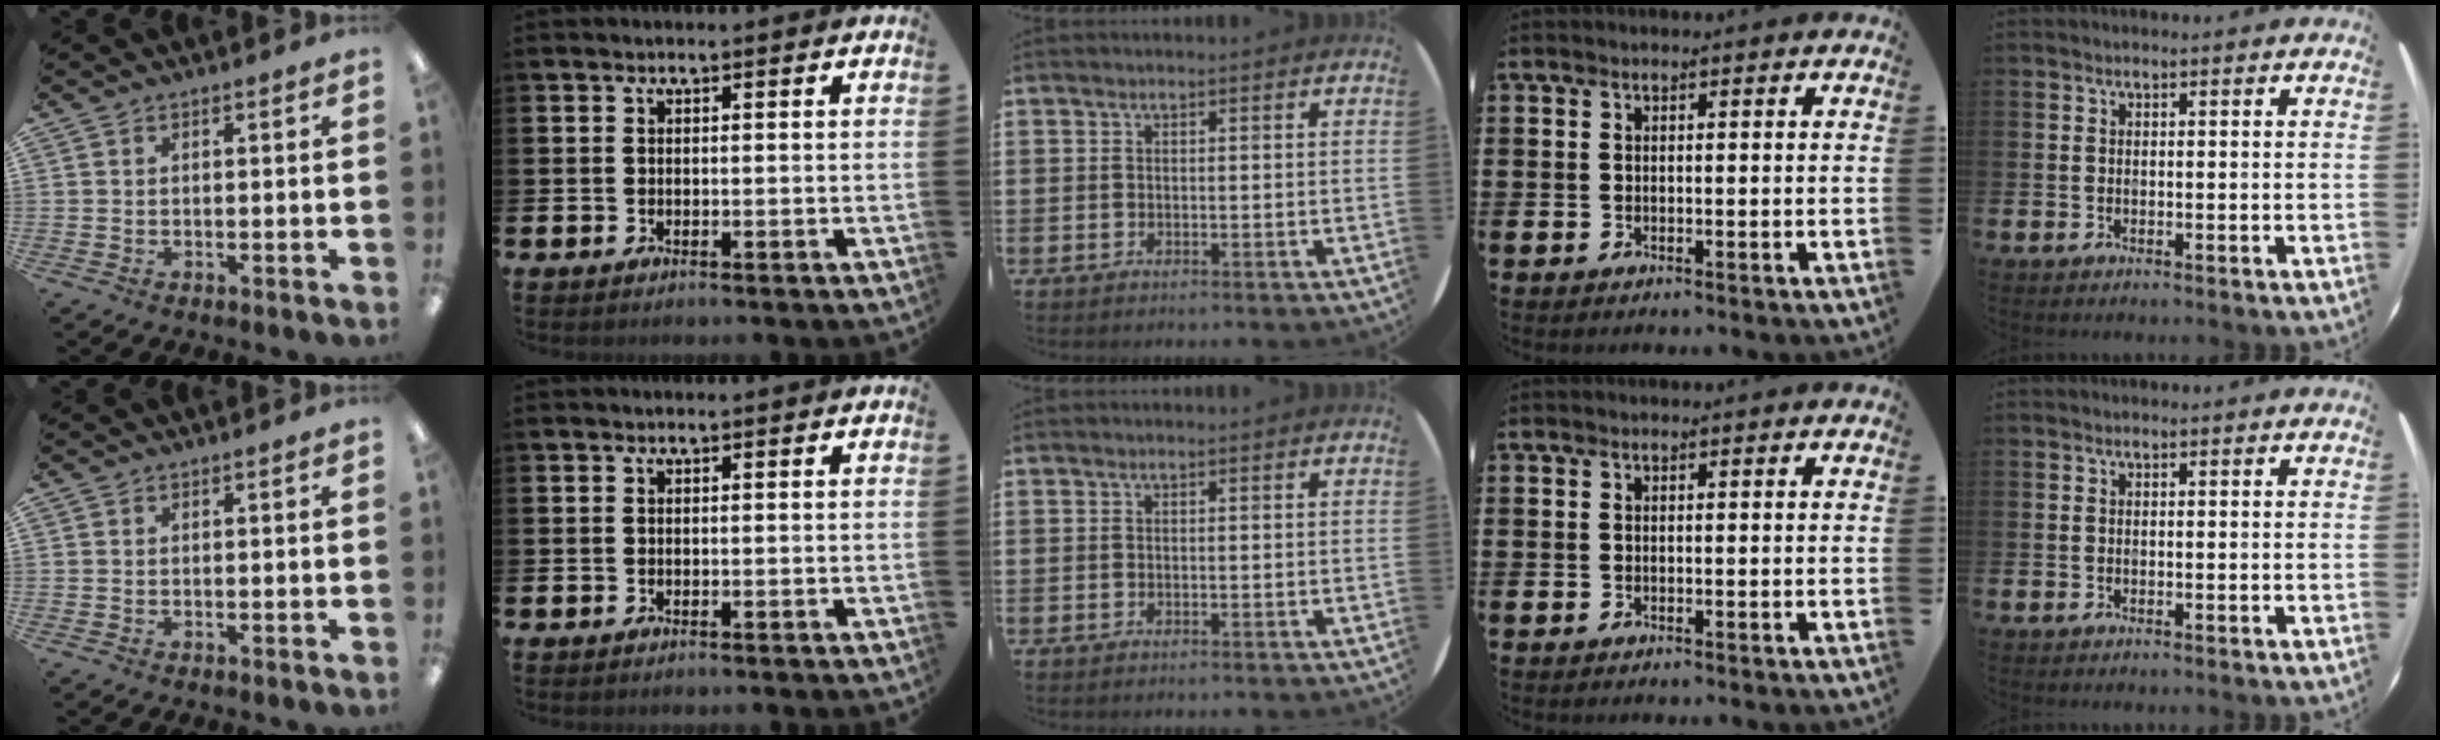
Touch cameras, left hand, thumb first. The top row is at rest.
{}